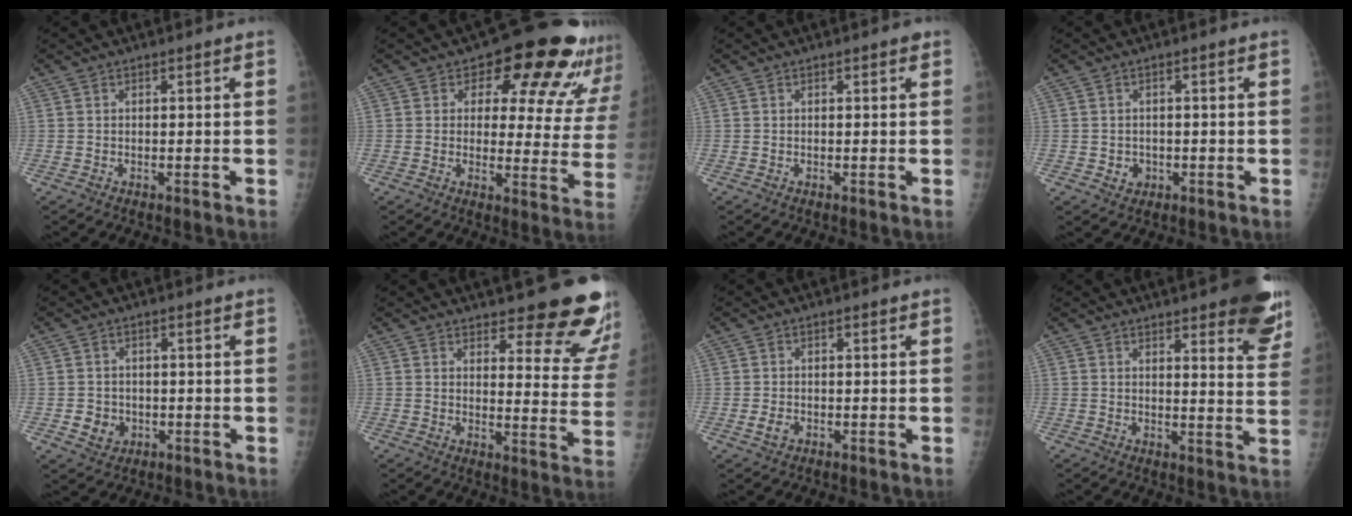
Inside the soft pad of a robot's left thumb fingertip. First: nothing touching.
{"total": 17.6, "force": [12.2, 8.5, 9.5], "torque": [-0.058, -0.066, 0.131]}
{"total": 0.5, "force": [0.3, 0.2, 0.4], "torque": [-0.005, 0.000, 0.000]}
{"total": 2.3, "force": [-0.5, 2.1, 0.8], "torque": [-0.003, 0.004, -0.001]}
{"total": 4.0, "force": [-0.9, 3.6, 1.5], "torque": [-0.010, 0.004, -0.005]}
{"total": 15.8, "force": [12.9, 4.3, 8.0], "torque": [-0.054, -0.101, 0.143]}
{"total": 1.9, "force": [-0.6, 1.3, 1.2], "torque": [-0.020, 0.000, -0.010]}
{"total": 13.8, "force": [9.4, 3.5, 9.4], "torque": [-0.083, -0.051, 0.103]}